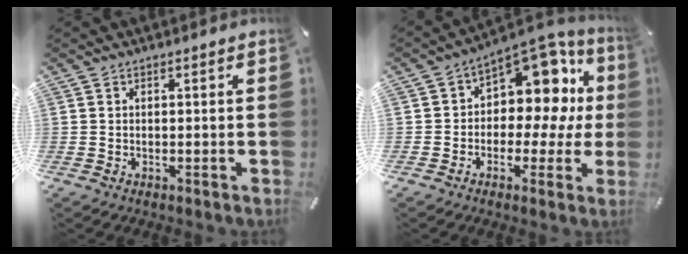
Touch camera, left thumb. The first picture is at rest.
{"total": 12.3, "force": [5.0, 8.5, 7.4], "torque": [-0.090, -0.055, 0.086]}